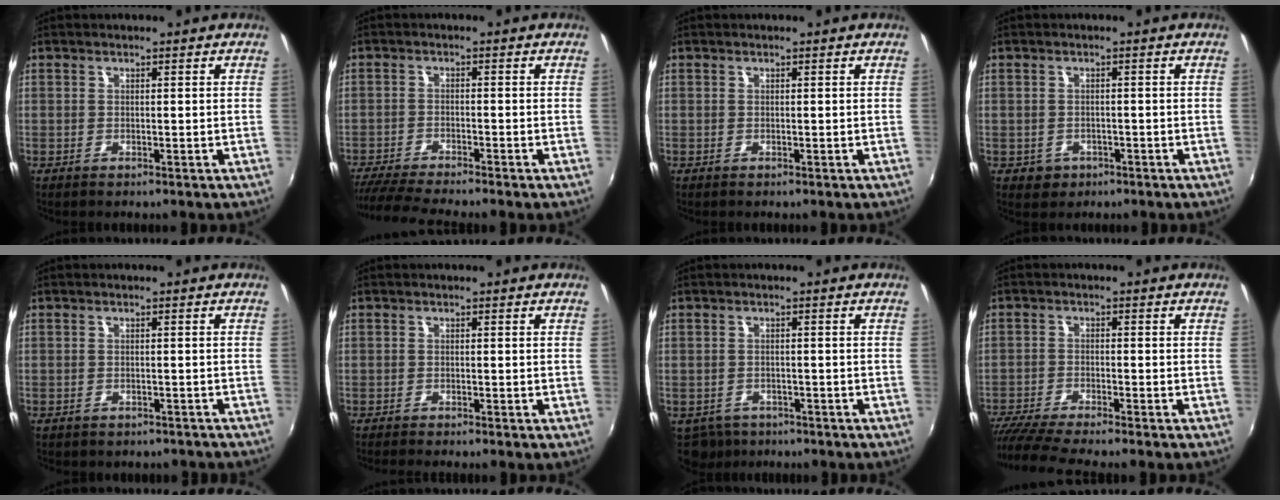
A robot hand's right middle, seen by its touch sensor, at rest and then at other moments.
{"total": 8.2, "force": [-7.5, -0.5, 3.3], "torque": [-0.087, -0.025, -0.132]}
{"total": 0.0}
{"total": 3.3, "force": [-1.2, 2.9, 0.9], "torque": [-0.026, -0.002, -0.013]}
{"total": 3.4, "force": [-2.9, 1.7, 1.0], "torque": [-0.021, -0.010, -0.032]}
{"total": 1.6, "force": [-1.5, -0.1, 0.7], "torque": [-0.017, -0.012, -0.029]}
{"total": 4.8, "force": [-3.3, 3.3, 1.3], "torque": [-0.039, -0.012, -0.048]}
{"total": 9.2, "force": [-8.2, -0.4, 4.2], "torque": [-0.106, -0.037, -0.146]}